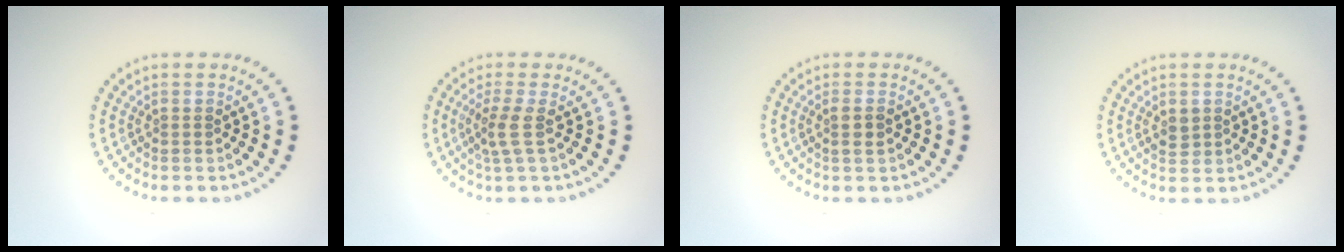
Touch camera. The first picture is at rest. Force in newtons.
{"total": 2.2, "press": 1.6, "slide": 1.5}
{"total": 1.4, "press": 1.2, "slide": 0.7}
{"total": 1.5, "press": 1.5, "slide": 0.3}